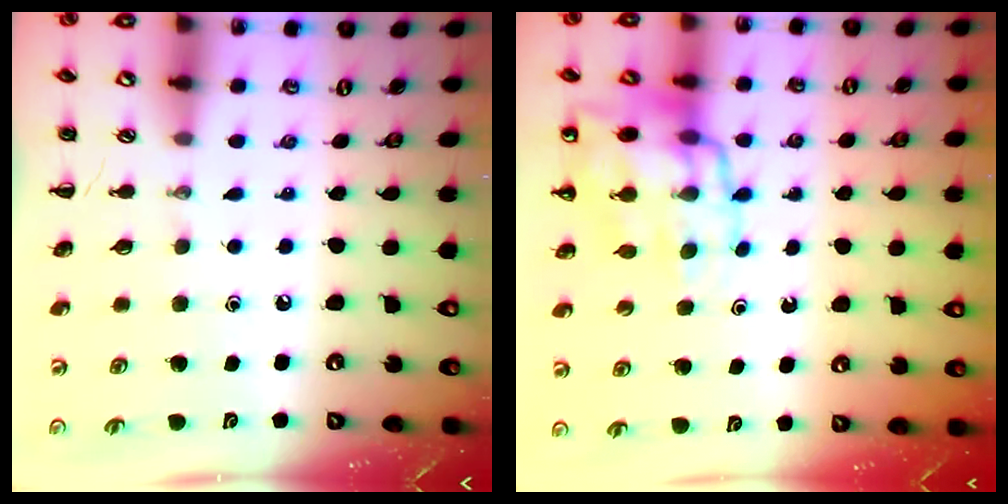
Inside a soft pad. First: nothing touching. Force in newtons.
{"total": 13.3, "press": 12.9, "slide": 3.3}